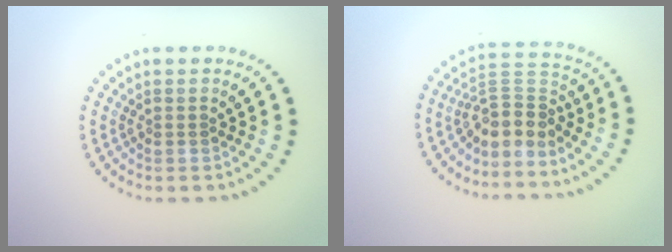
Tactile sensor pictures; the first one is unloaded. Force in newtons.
{"total": 3.5, "press": 2.6, "slide": 2.4}